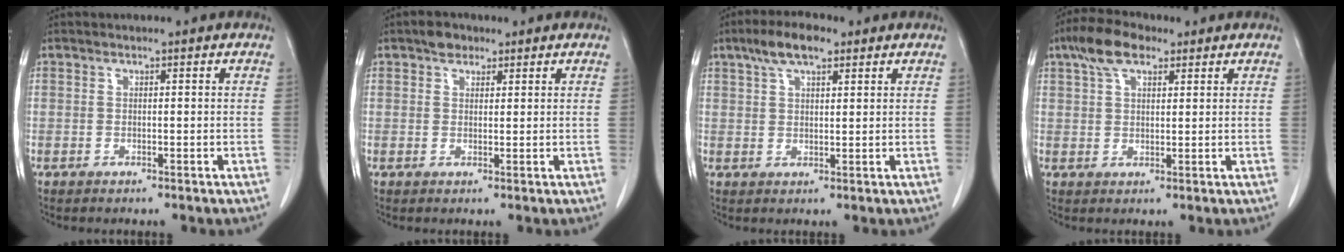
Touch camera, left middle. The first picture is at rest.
{"total": 2.2, "force": [1.5, 1.5, 0.8], "torque": [-0.013, 0.006, 0.023]}
{"total": 6.1, "force": [3.9, 2.0, 4.2], "torque": [-0.086, 0.017, 0.070]}
{"total": 6.5, "force": [3.9, 2.9, 4.3], "torque": [-0.087, 0.023, 0.072]}